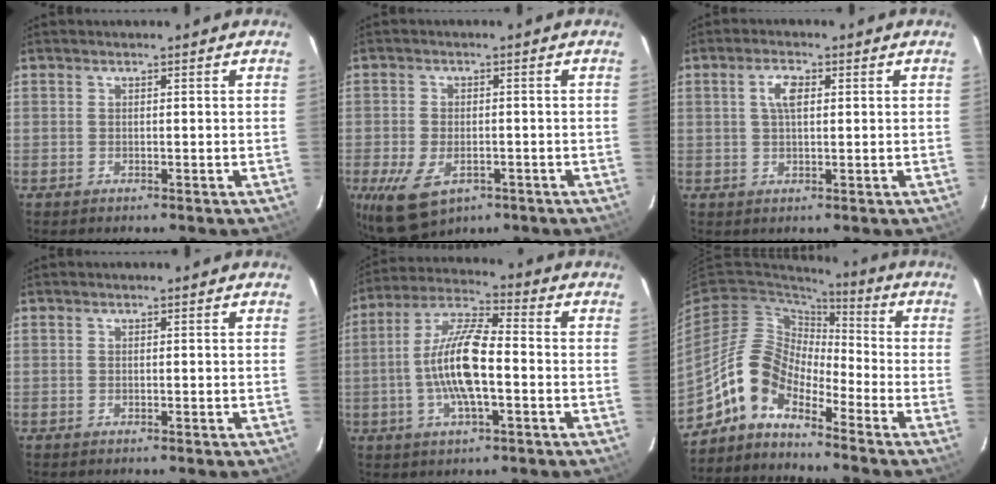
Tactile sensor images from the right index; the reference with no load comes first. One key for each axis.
{"total": 9.4, "fx": -4.3, "fy": 5.5, "fz": 6.2, "tx": -0.135, "ty": -0.023, "tz": -0.068}
{"total": 3.5, "fx": 0.9, "fy": 1.5, "fz": 3.1, "tx": -0.060, "ty": 0.009, "tz": 0.018}
{"total": 0.0}
{"total": 12.8, "fx": -2.4, "fy": 3.6, "fz": 12.1, "tx": -0.245, "ty": 0.007, "tz": -0.051}
{"total": 10.2, "fx": -6.8, "fy": 5.2, "fz": 5.5, "tx": -0.102, "ty": 0.027, "tz": -0.152}